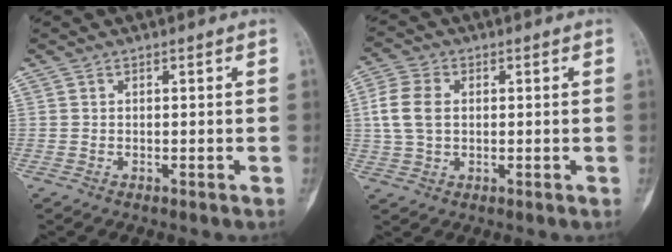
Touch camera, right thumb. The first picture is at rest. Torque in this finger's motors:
{"motor_torque": [0.71, 1.17, 0.33, -0.38, 0.25]}